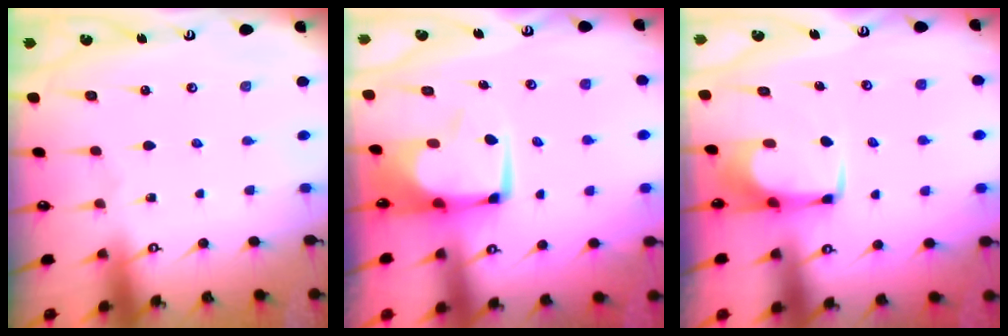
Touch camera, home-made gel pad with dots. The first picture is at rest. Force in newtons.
{"total": 0.7, "press": 0.5, "slide": 0.4}
{"total": 1.7, "press": 1.5, "slide": 0.7}